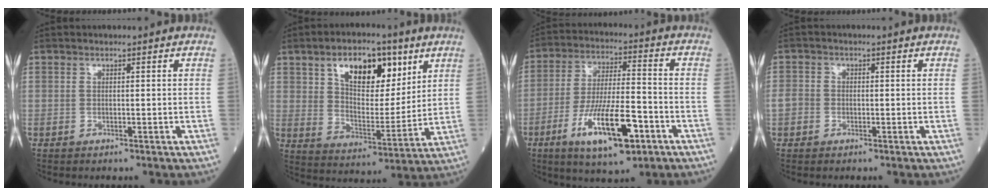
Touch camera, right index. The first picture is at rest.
{"total": 13.6, "force": [6.9, 6.2, 9.9], "torque": [-0.156, 0.011, 0.120]}
{"total": 13.8, "force": [-6.2, 3.2, 11.9], "torque": [-0.224, -0.010, -0.101]}
{"total": 2.1, "force": [-0.8, 1.9, 0.6], "torque": [-0.004, 0.009, -0.020]}